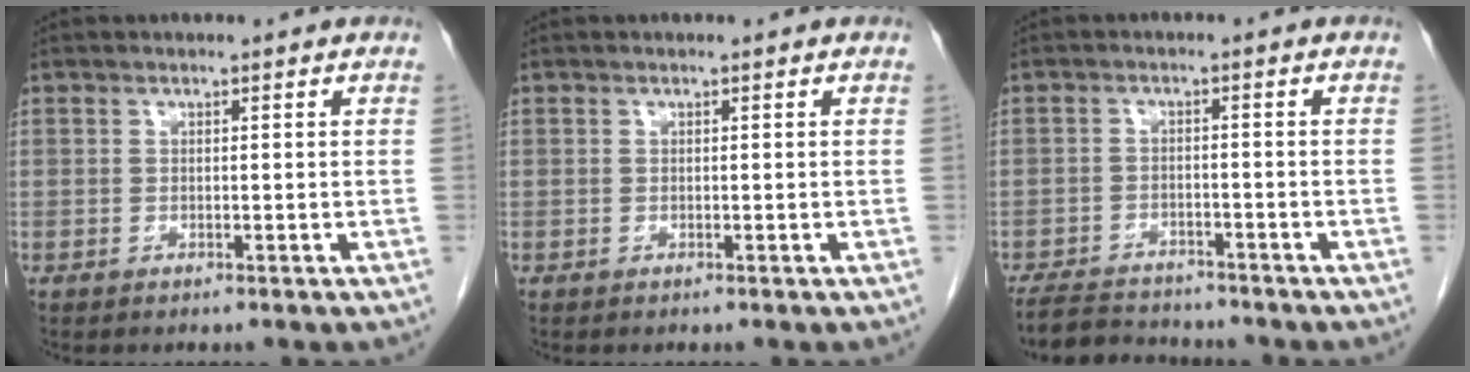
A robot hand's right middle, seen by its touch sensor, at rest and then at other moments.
{"total": 0.0}
{"total": 7.5, "force": [-7.1, 1.5, 1.8], "torque": [-0.029, -0.010, -0.115]}